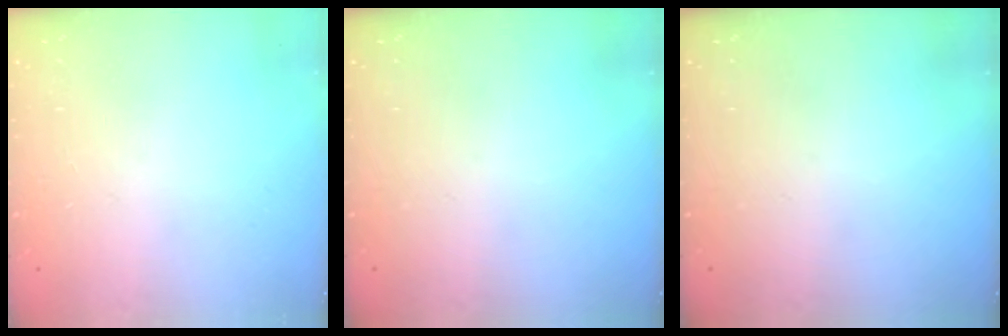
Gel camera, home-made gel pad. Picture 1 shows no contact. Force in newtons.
{"total": 0.0}
{"total": 0.0}